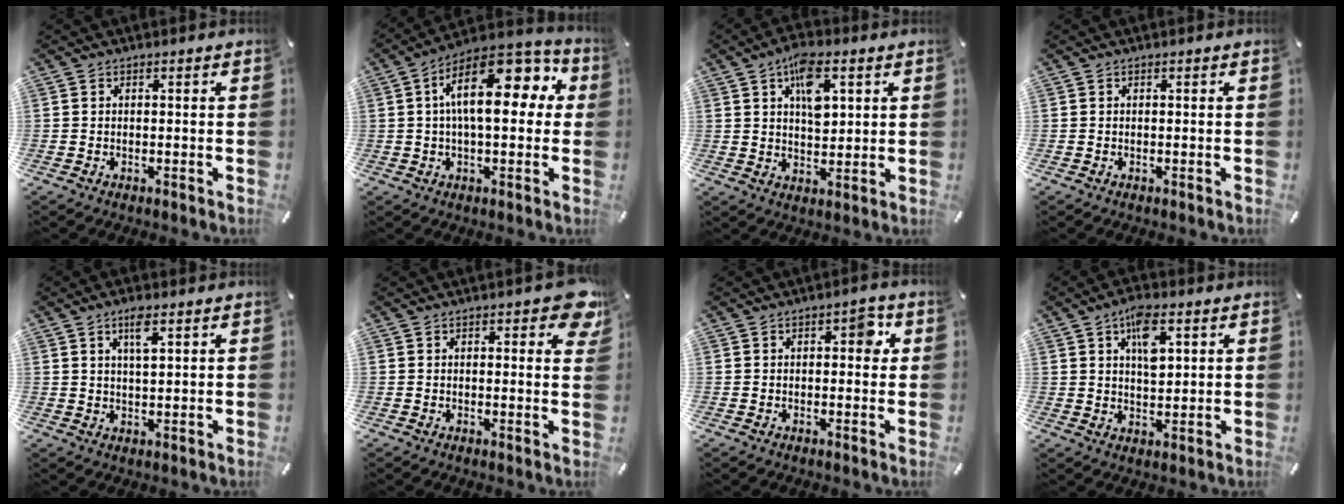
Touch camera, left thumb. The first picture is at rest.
{"total": 18.7, "force": [4.6, 9.1, 15.8], "torque": [-0.245, -0.024, 0.072]}
{"total": 9.6, "force": [3.9, 5.3, 7.0], "torque": [-0.097, -0.007, 0.063]}
{"total": 0.0}
{"total": 4.9, "force": [2.5, 1.6, 3.9], "torque": [-0.076, 0.002, 0.041]}
{"total": 5.8, "force": [2.7, 2.5, 4.5], "torque": [-0.045, -0.015, 0.039]}
{"total": 4.9, "force": [1.0, 2.5, 4.1], "torque": [-0.043, -0.002, 0.007]}
{"total": 8.3, "force": [3.5, 4.1, 6.3], "torque": [-0.092, -0.007, 0.055]}